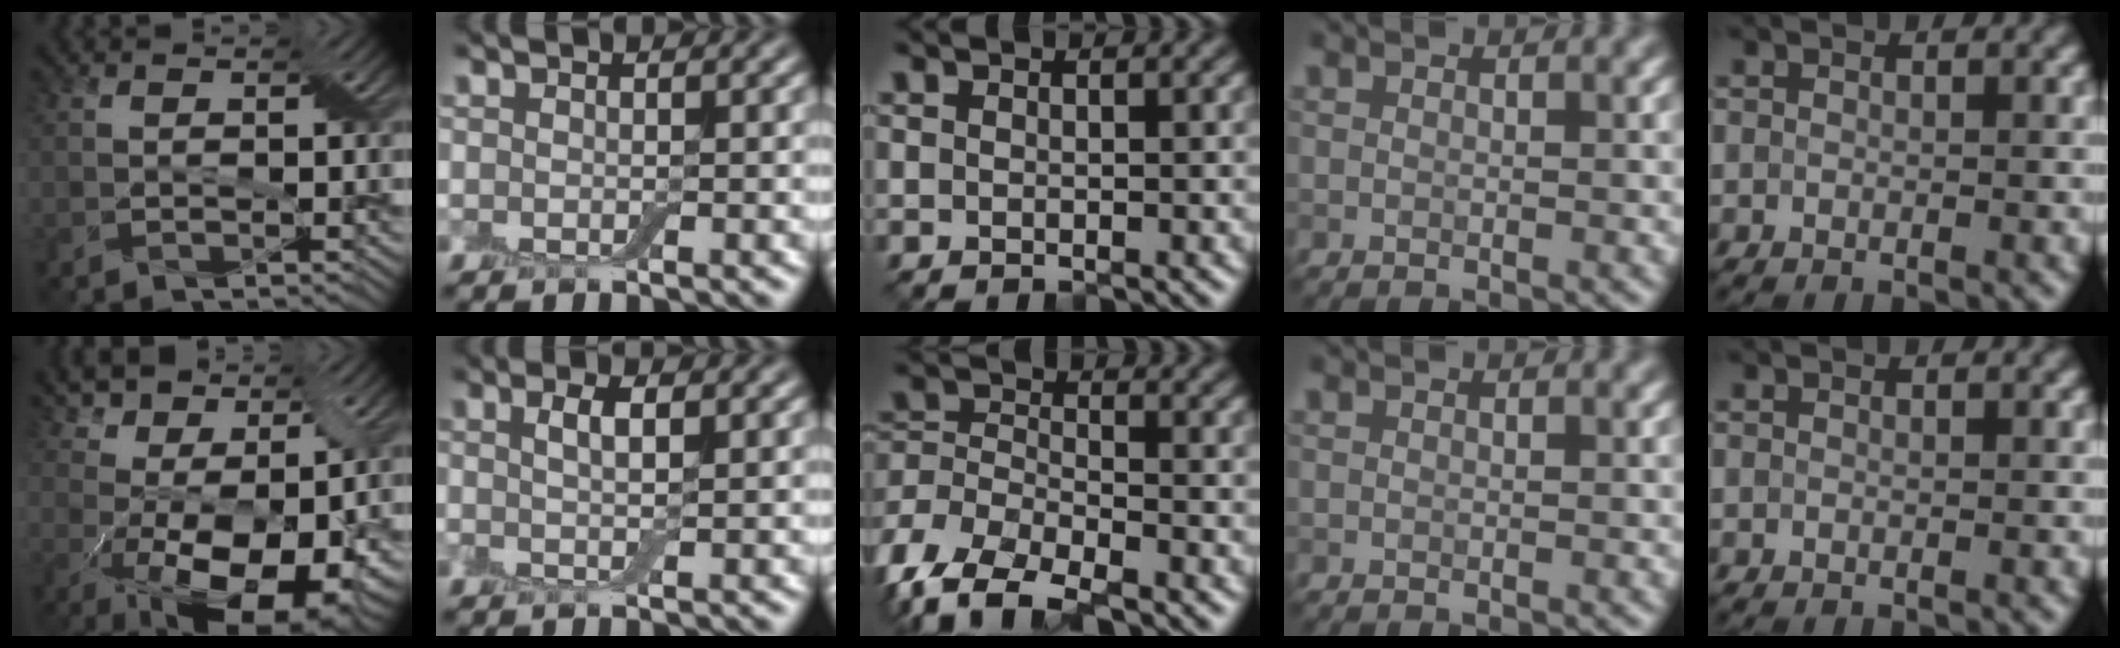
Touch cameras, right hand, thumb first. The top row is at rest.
{"thumb": {"total": 15.2, "force": [1.6, 8.6, 12.4], "torque": [-0.217, -0.014, 0.055]}, "index": {"total": 2.1, "force": [0.6, 0.5, 1.9], "torque": [-0.036, -0.002, 0.009]}, "middle": {"total": 7.9, "force": [-5.5, 3.7, 4.3], "torque": [-0.083, -0.008, -0.109]}}